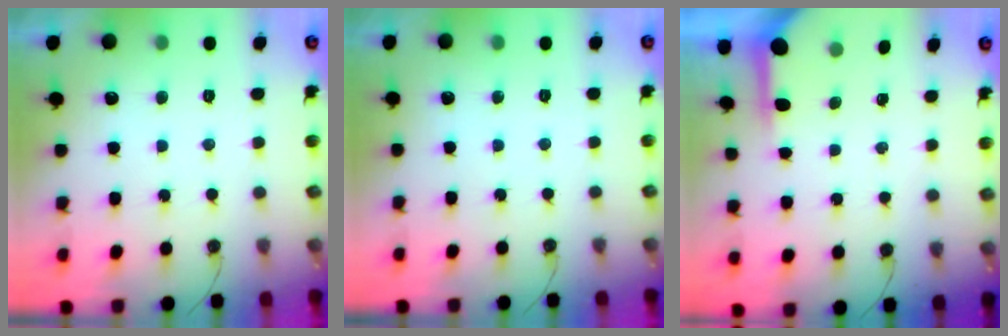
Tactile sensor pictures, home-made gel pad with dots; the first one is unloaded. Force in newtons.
{"total": 0.0}
{"total": 3.8, "press": 3.8, "slide": 0.3}